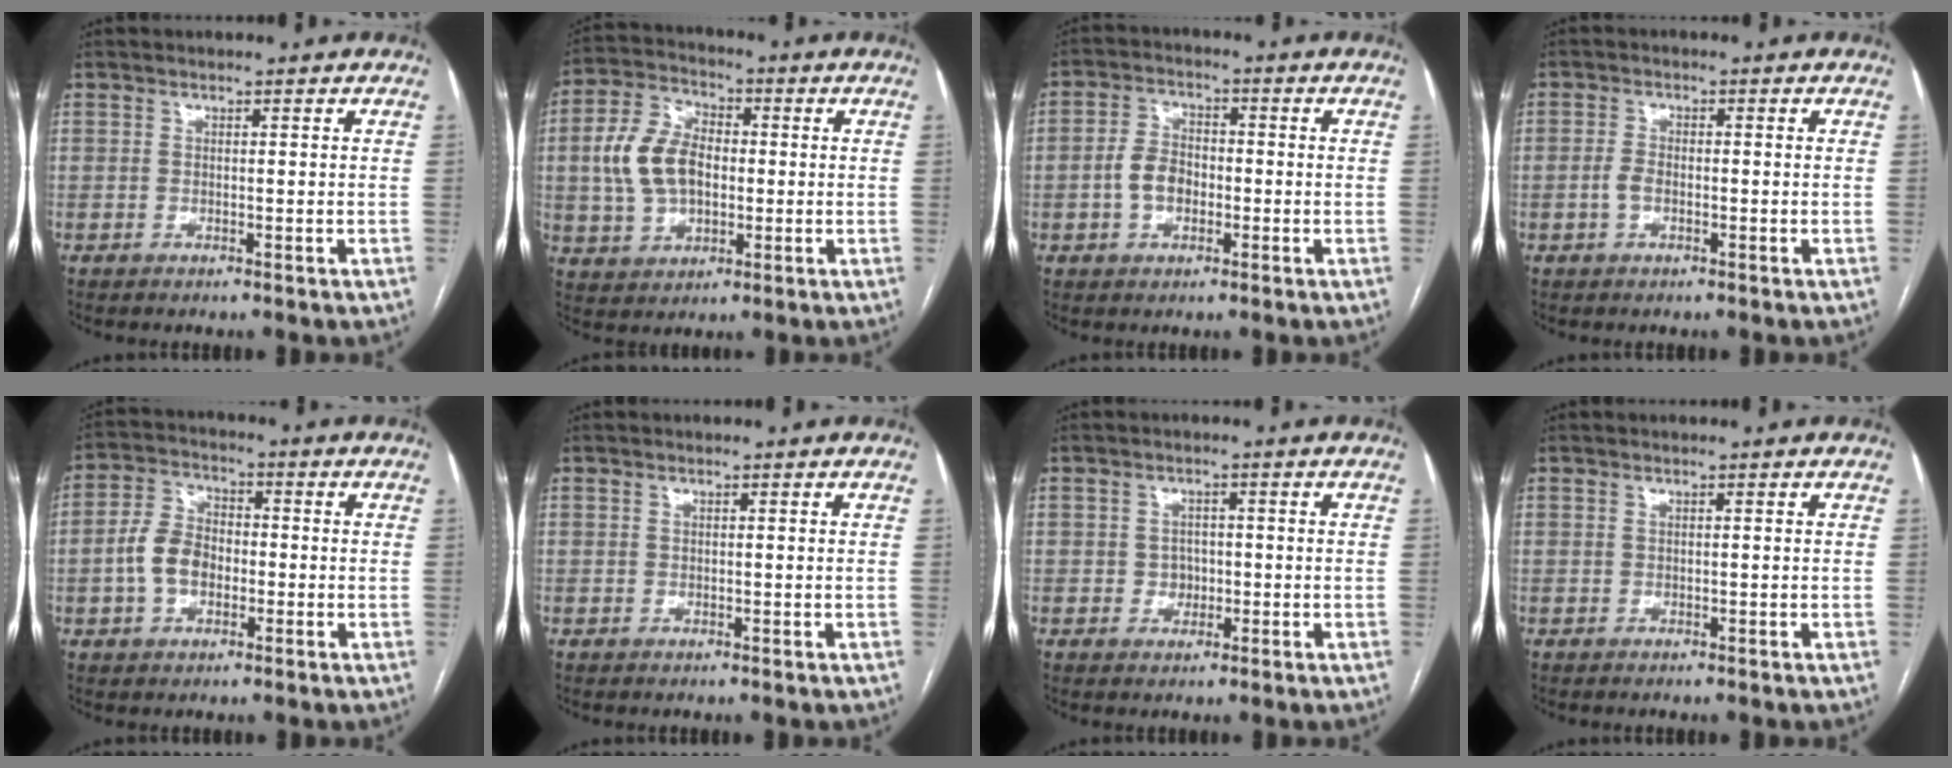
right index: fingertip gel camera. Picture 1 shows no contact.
{"total": 11.0, "force": [0.0, 7.2, 8.3], "torque": [-0.188, 0.026, 0.003]}
{"total": 5.8, "force": [-1.3, 3.9, 4.1], "torque": [-0.089, 0.016, -0.025]}
{"total": 2.4, "force": [-0.7, 1.3, 1.9], "torque": [-0.044, 0.004, -0.014]}
{"total": 7.6, "force": [-1.5, 5.1, 5.4], "torque": [-0.122, 0.020, -0.030]}
{"total": 0.0}
{"total": 2.6, "force": [-0.4, 2.3, 1.2], "torque": [-0.011, 0.005, -0.003]}
{"total": 0.0}